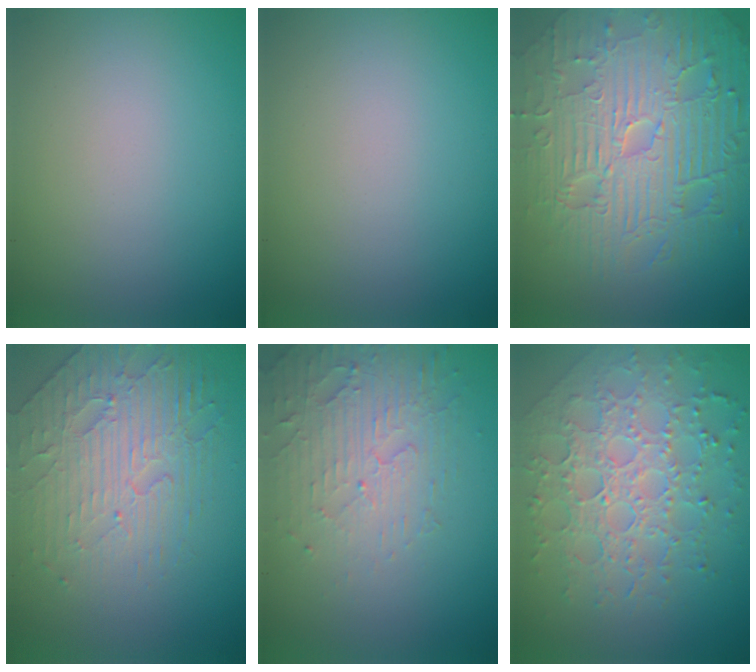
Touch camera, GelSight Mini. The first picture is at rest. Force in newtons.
{"total": 0.0}
{"total": 11.6, "press": 7.5, "slide": 8.9}
{"total": 4.3, "press": 3.9, "slide": 1.7}
{"total": 5.0, "press": 3.3, "slide": 3.7}
{"total": 7.2, "press": 5.1, "slide": 5.1}